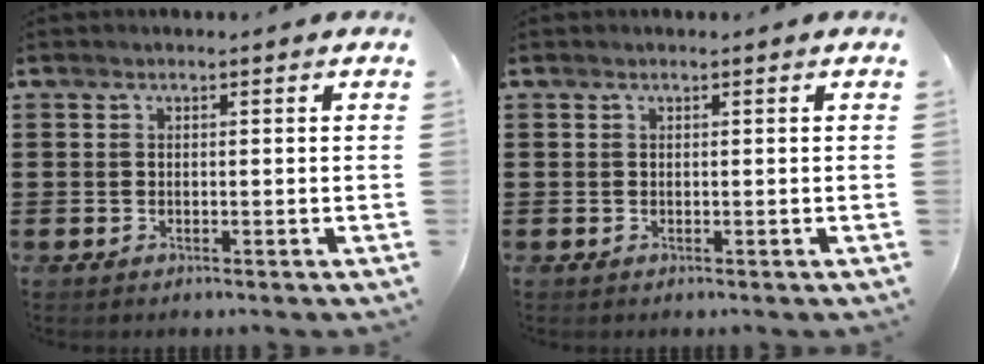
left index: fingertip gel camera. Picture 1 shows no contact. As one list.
[{"total": 0.0}]